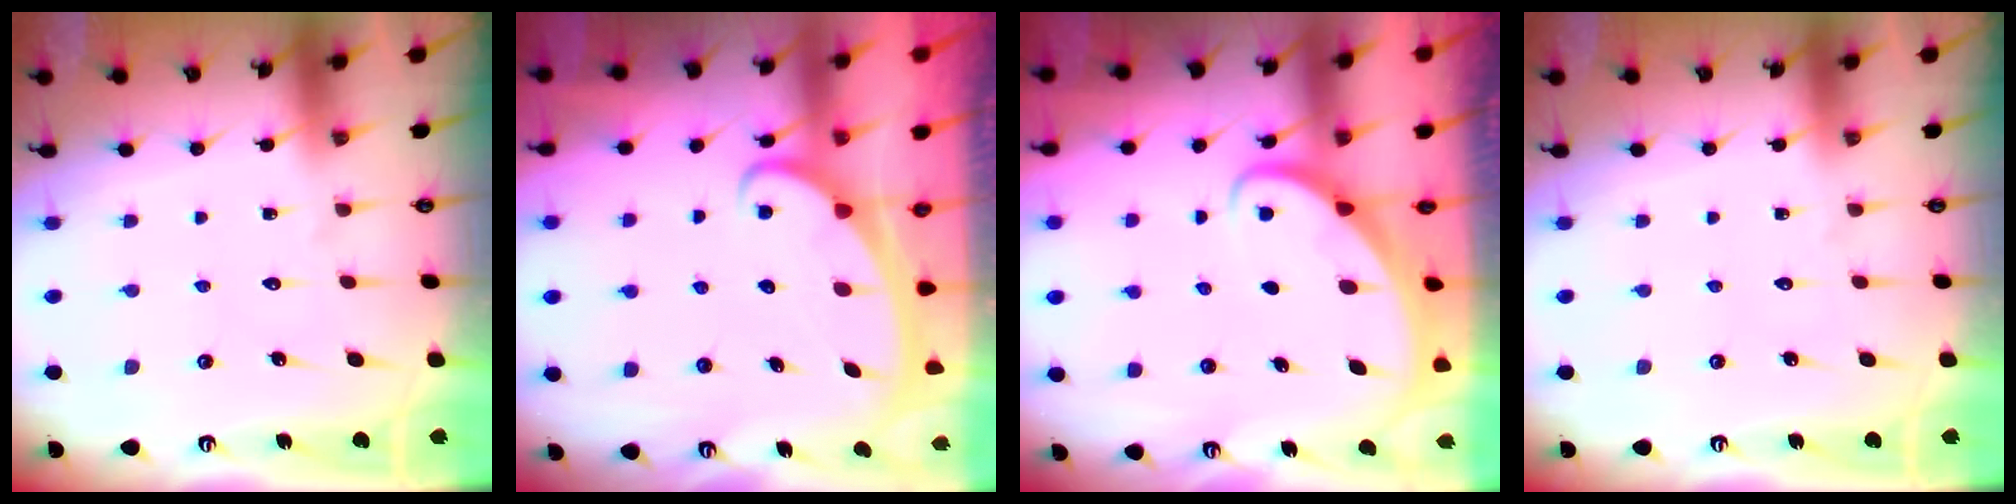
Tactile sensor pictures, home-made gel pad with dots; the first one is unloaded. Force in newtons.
{"total": 2.3, "press": 2.2, "slide": 0.3}
{"total": 2.2, "press": 2.2, "slide": 0.2}
{"total": 0.0}